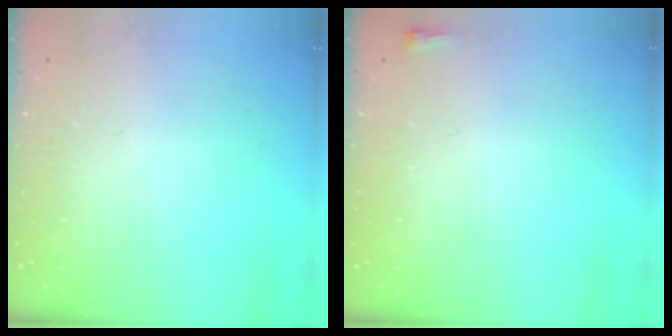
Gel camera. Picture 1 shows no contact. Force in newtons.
{"total": 2.1, "press": 2.0, "slide": 0.5}